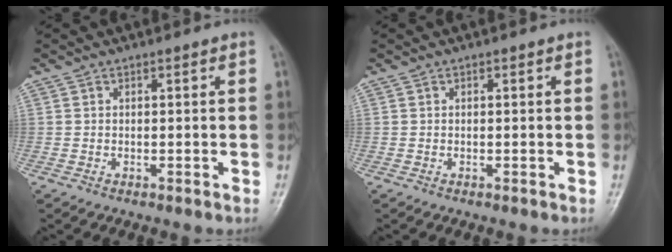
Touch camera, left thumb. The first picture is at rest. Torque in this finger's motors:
{"motor_torque": [0.00, 0.00, 0.00, 0.00, 0.00]}